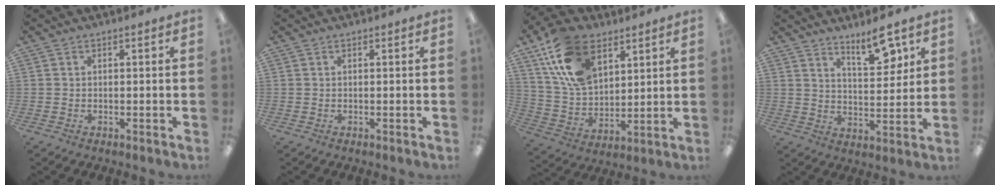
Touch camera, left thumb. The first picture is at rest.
{"total": 0.0}
{"total": 17.9, "force": [9.3, 11.0, 10.5], "torque": [-0.219, -0.017, 0.176]}
{"total": 9.6, "force": [7.2, 3.1, 5.6], "torque": [-0.062, -0.051, 0.116]}